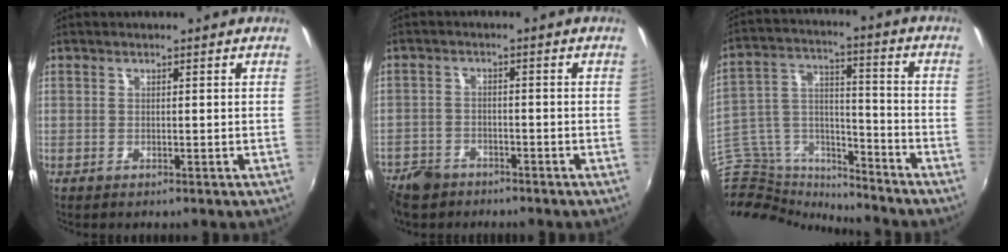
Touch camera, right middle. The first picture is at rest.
{"total": 8.8, "force": [-6.3, 5.4, 2.8], "torque": [-0.091, 0.001, -0.110]}
{"total": 20.6, "force": [-17.6, 6.2, 8.7], "torque": [-0.195, -0.005, -0.306]}